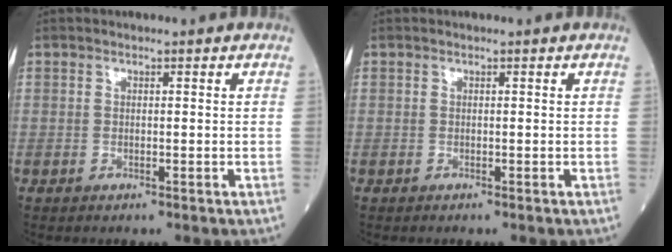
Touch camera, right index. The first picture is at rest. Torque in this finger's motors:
{"motor_torque": [0.14, -0.19, 0.00, 0.01]}